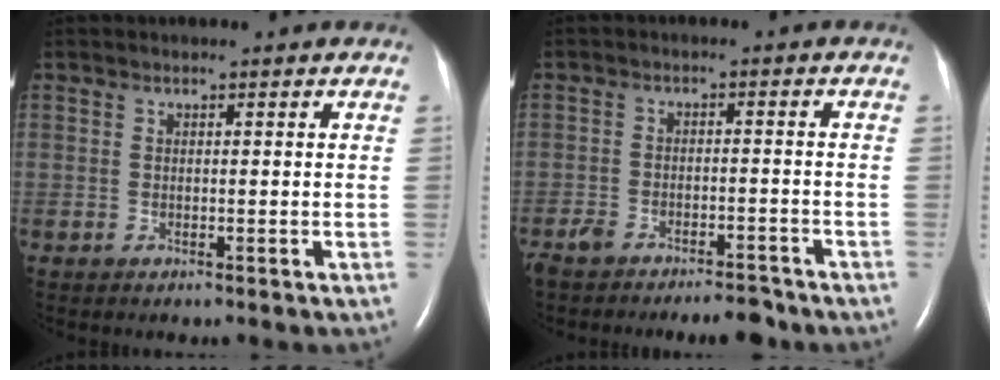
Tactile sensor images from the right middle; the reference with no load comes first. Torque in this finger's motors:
{"motor_torque": [0.16, -0.17, 0.05, 0.01]}